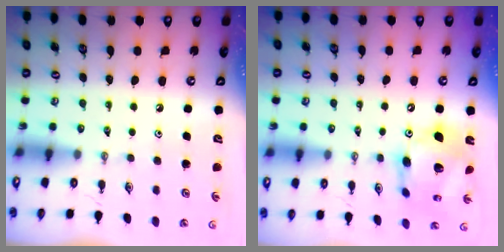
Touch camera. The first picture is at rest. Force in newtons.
{"total": 15.2, "press": 15.1, "slide": 1.4}